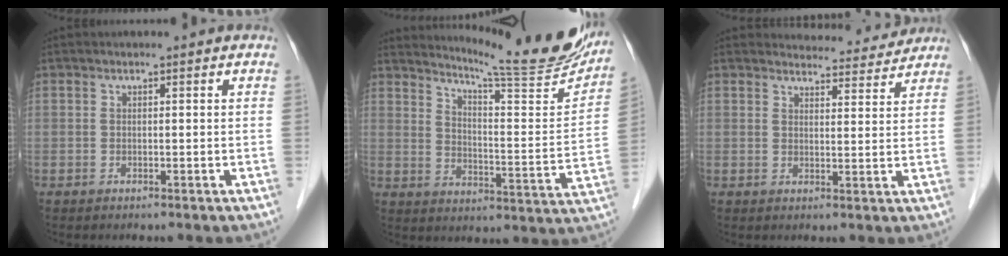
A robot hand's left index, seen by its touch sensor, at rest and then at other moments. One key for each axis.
{"total": 19.2, "fx": 17.7, "fy": 0.4, "fz": 7.3, "tx": -0.112, "ty": -0.081, "tz": 0.228}
{"total": 6.7, "fx": 6.6, "fy": 1.0, "fz": 0.0, "tx": 0.005, "ty": -0.004, "tz": 0.075}